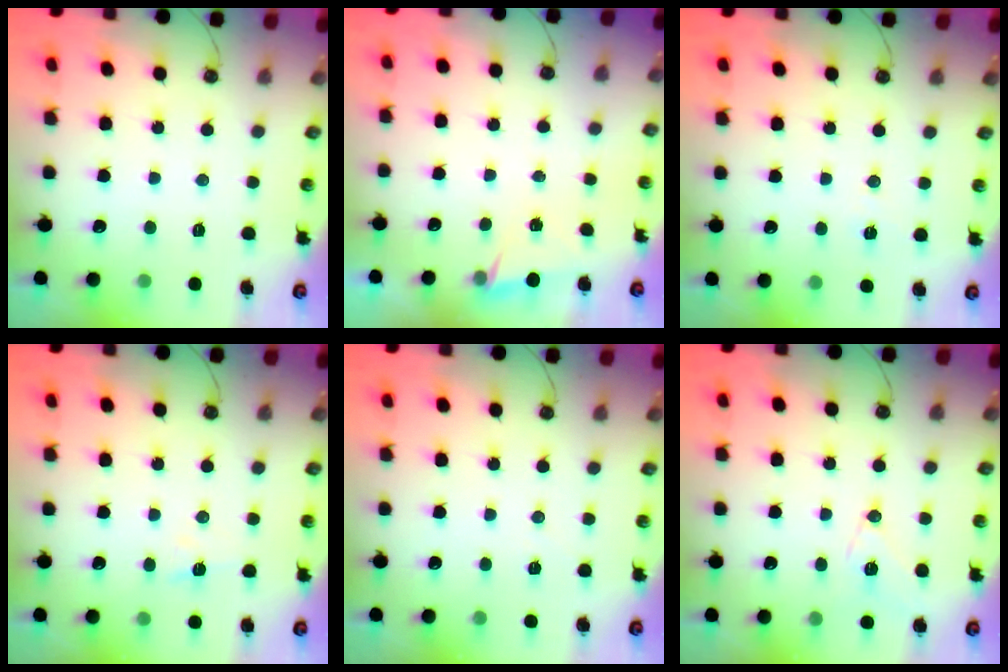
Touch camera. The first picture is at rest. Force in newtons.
{"total": 2.4, "press": 2.2, "slide": 1.1}
{"total": 6.3, "press": 4.6, "slide": 4.2}
{"total": 5.6, "press": 5.1, "slide": 2.4}
{"total": 4.4, "press": 4.1, "slide": 1.6}
{"total": 11.5, "press": 11.0, "slide": 3.3}